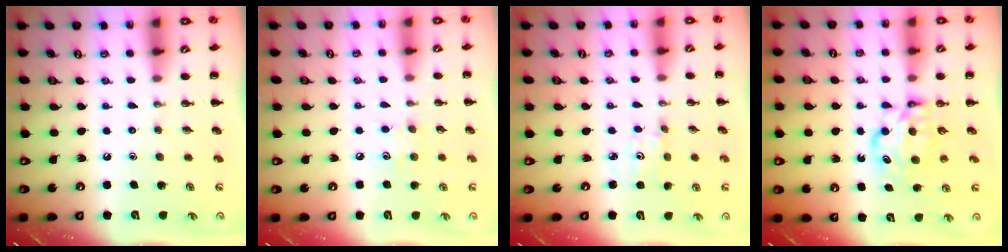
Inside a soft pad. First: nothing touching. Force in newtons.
{"total": 5.2, "press": 5.1, "slide": 1.3}
{"total": 2.8, "press": 2.7, "slide": 0.8}
{"total": 6.8, "press": 6.8, "slide": 0.4}